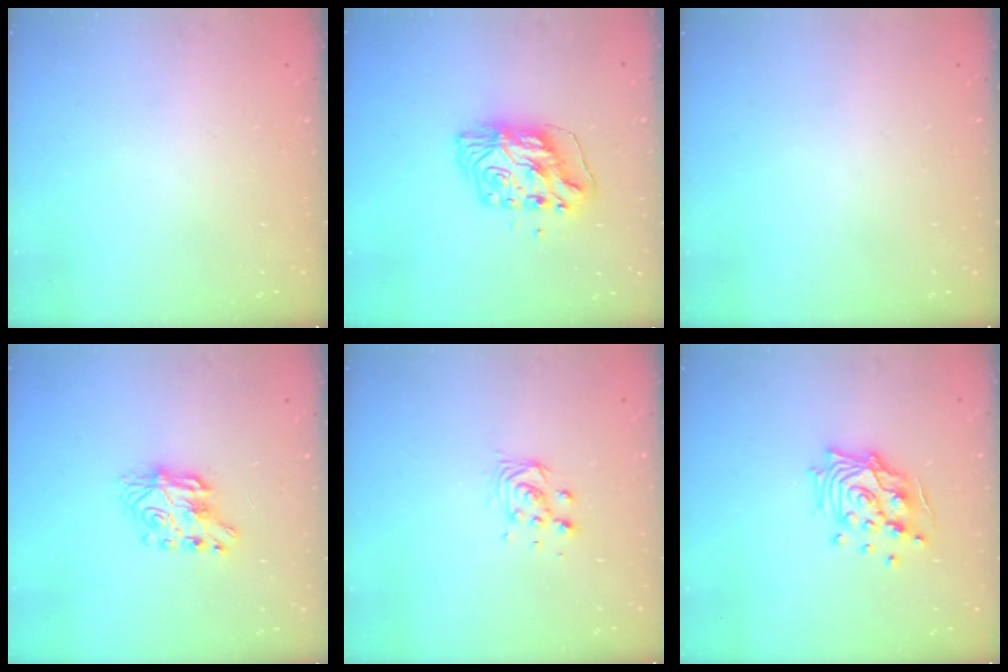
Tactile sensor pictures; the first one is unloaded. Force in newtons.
{"total": 11.3, "press": 11.3, "slide": 1.1}
{"total": 0.0}
{"total": 7.7, "press": 7.6, "slide": 0.7}
{"total": 5.2, "press": 5.2, "slide": 0.3}
{"total": 13.8, "press": 13.6, "slide": 2.0}